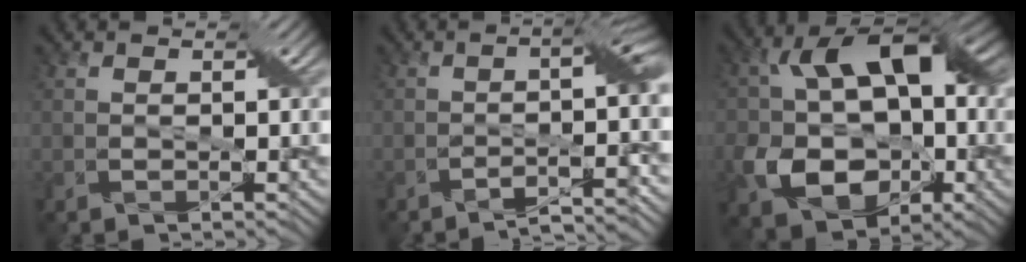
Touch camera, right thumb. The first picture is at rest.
{"total": 9.7, "force": [-4.3, 1.7, 8.5], "torque": [-0.105, 0.009, -0.071]}
{"total": 14.7, "force": [-1.6, 10.4, 10.3], "torque": [-0.181, -0.014, -0.031]}